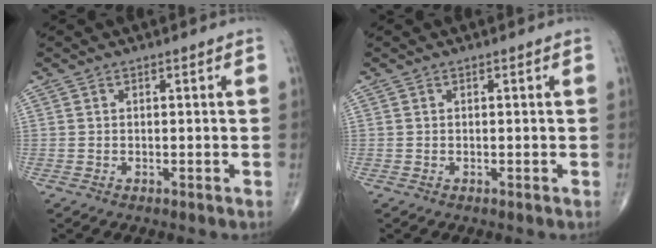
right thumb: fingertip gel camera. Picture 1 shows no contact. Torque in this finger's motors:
{"motor_torque": [0.00, 0.00, -0.03, -0.03, 0.00]}